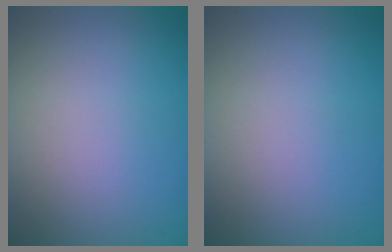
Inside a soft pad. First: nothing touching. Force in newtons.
{"total": 0.0}